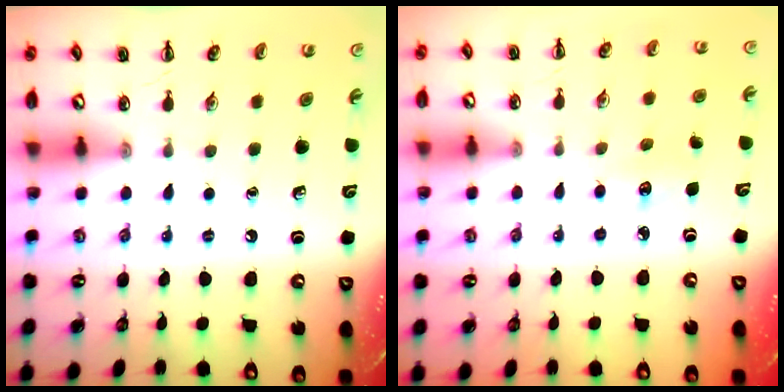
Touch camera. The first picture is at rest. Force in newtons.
{"total": 3.6, "press": 3.5, "slide": 0.9}